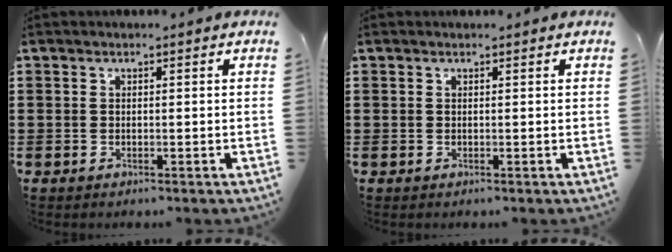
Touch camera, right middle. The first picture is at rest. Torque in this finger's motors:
{"motor_torque": [0.00, 0.00, 0.13, 0.00]}